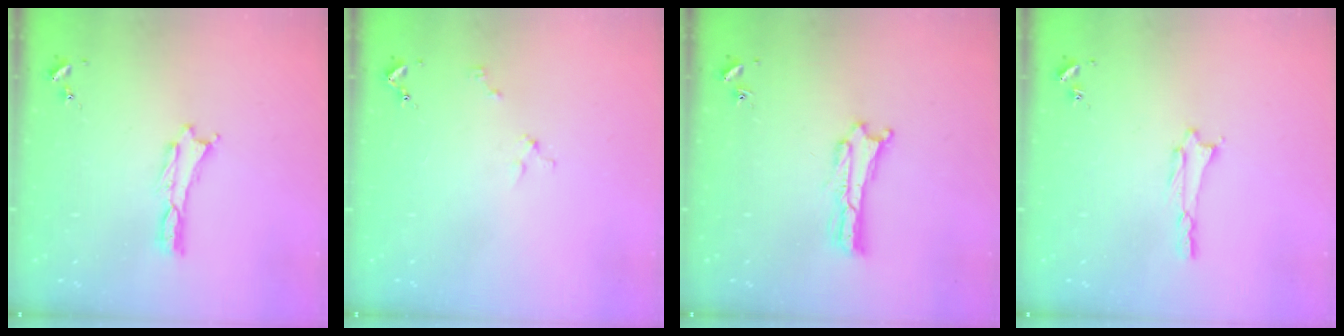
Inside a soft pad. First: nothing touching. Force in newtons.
{"total": 2.0, "press": 2.0, "slide": 0.2}
{"total": 0.9, "press": 0.9, "slide": 0.2}
{"total": 0.7, "press": 0.7, "slide": 0.1}